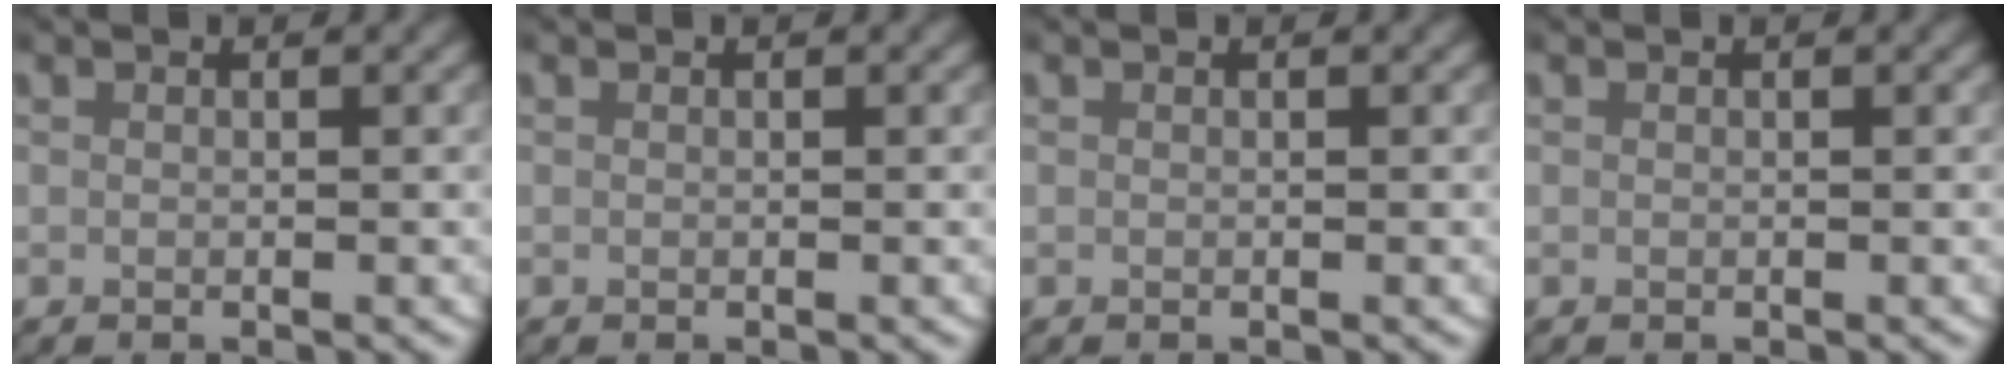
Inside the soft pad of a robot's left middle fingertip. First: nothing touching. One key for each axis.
{"total": 0.0}
{"total": 0.0}
{"total": 0.0}